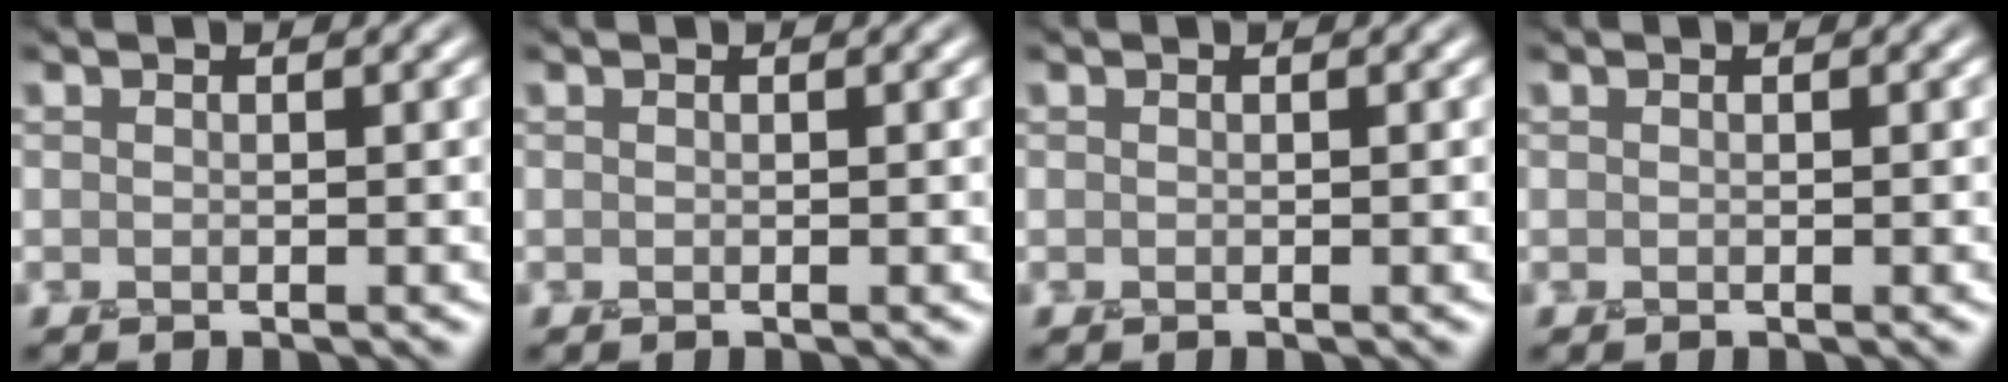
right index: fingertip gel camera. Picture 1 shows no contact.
{"total": 0.0}
{"total": 0.0}
{"total": 0.0}